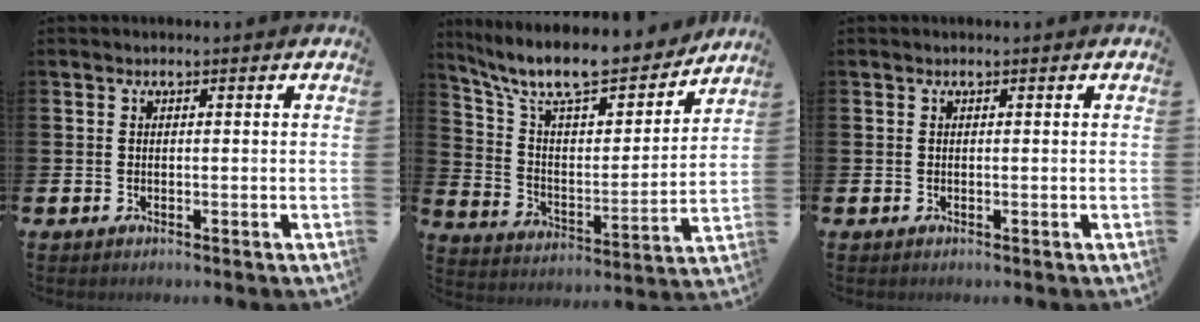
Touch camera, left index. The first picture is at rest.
{"total": 11.8, "force": [10.4, 3.0, 4.8], "torque": [-0.128, -0.068, 0.180]}
{"total": 0.0}